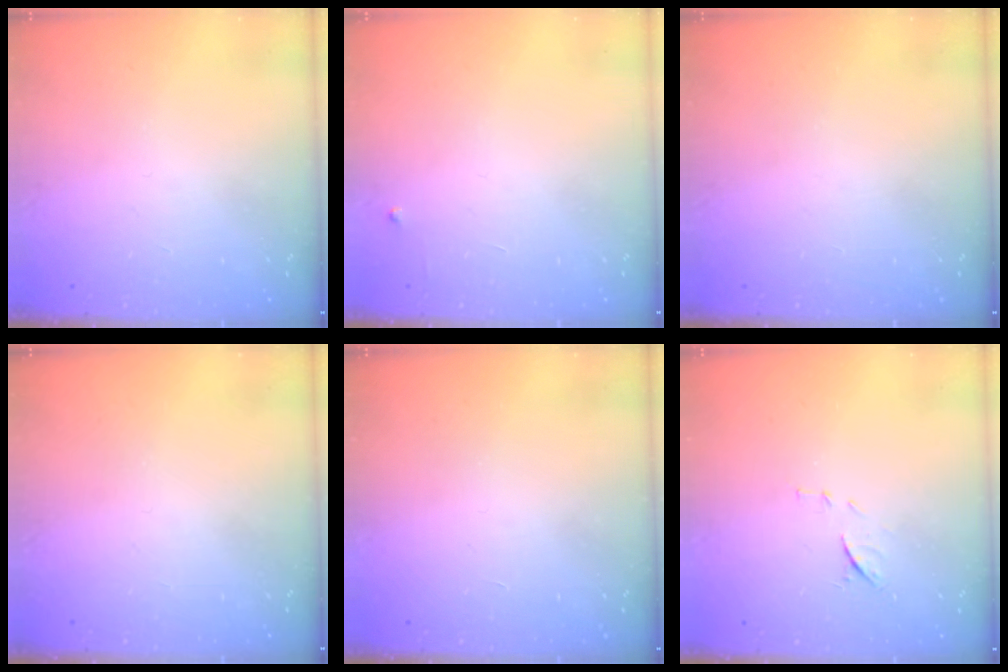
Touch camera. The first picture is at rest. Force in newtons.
{"total": 2.6, "press": 2.6, "slide": 0.4}
{"total": 0.0}
{"total": 0.0}
{"total": 1.7, "press": 1.7, "slide": 0.1}
{"total": 8.5, "press": 8.4, "slide": 1.0}